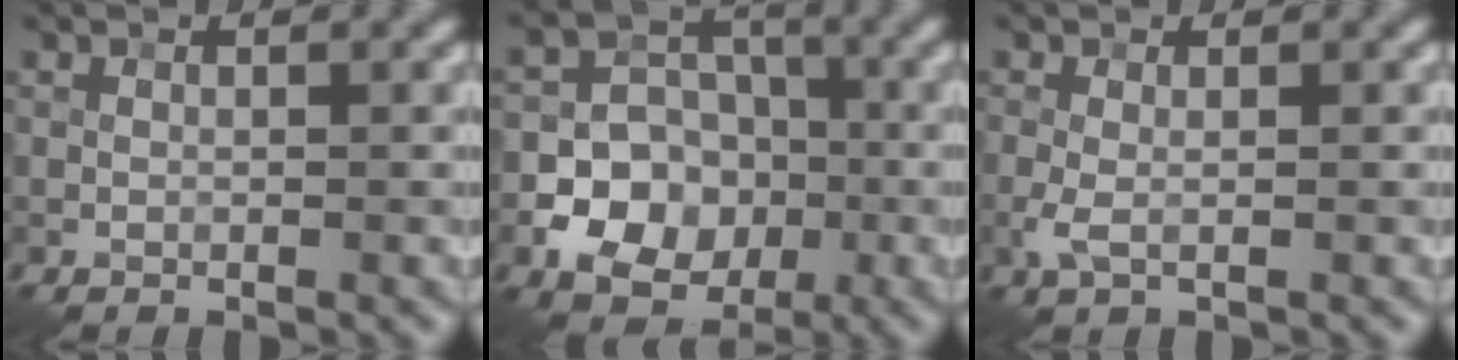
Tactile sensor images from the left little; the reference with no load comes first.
{"total": 9.0, "force": [-2.9, 7.9, 3.3], "torque": [-0.034, -0.007, -0.072]}
{"total": 1.6, "force": [-0.3, 0.5, 1.5], "torque": [-0.036, -0.001, -0.008]}